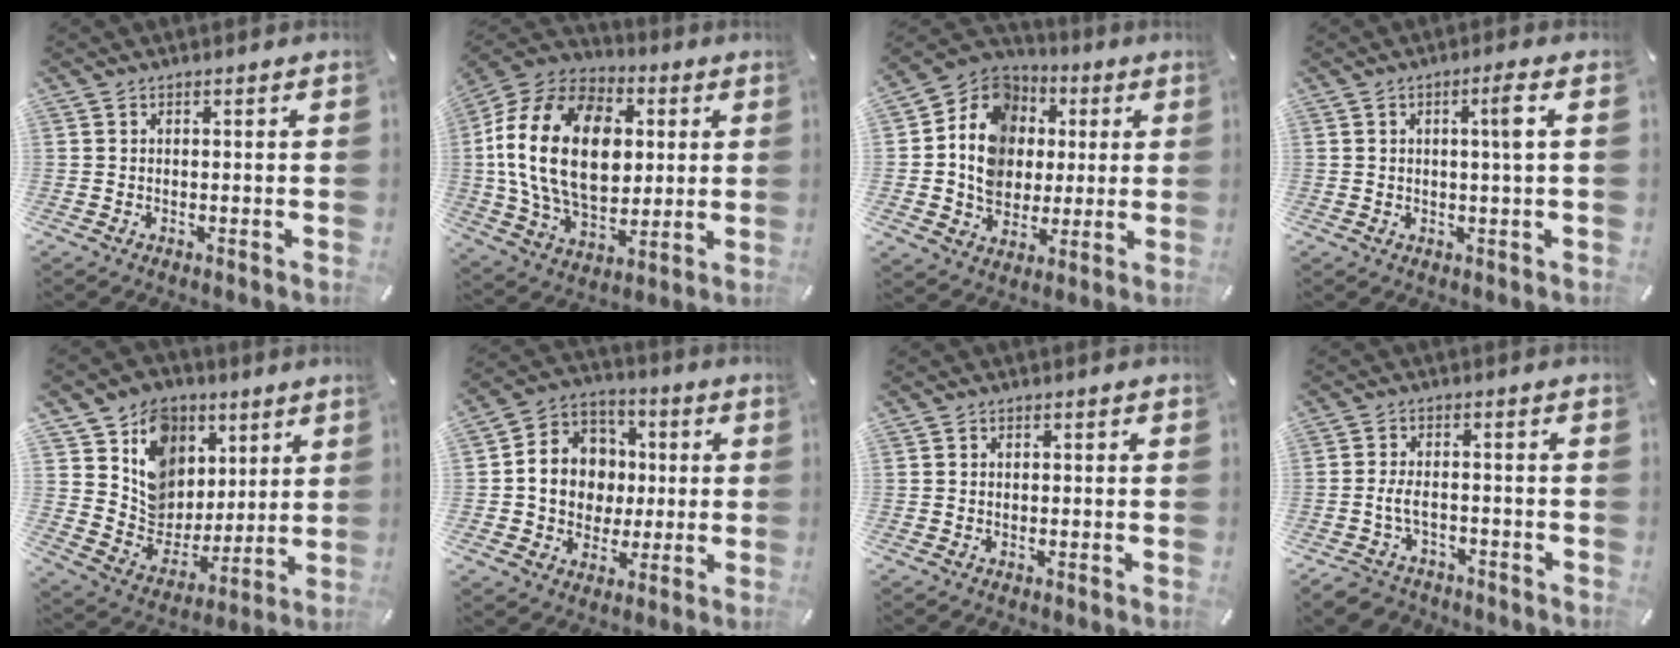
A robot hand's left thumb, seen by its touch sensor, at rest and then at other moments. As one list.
[{"total": 23.6, "force": [2.3, 16.2, 16.9], "torque": [-0.354, 0.009, 0.035]}, {"total": 13.9, "force": [1.4, 12.4, 6.3], "torque": [-0.130, -0.007, 0.030]}, {"total": 4.2, "force": [1.0, 0.1, 4.1], "torque": [-0.072, -0.003, 0.010]}, {"total": 13.2, "force": [4.4, 12.2, 2.4], "torque": [-0.037, -0.040, 0.093]}, {"total": 12.2, "force": [-0.6, 11.3, 4.4], "torque": [-0.086, 0.015, -0.004]}, {"total": 0.8, "force": [-0.2, 0.7, 0.2], "torque": [-0.004, 0.004, -0.006]}, {"total": 5.3, "force": [-2.6, 3.4, 3.2], "torque": [-0.073, 0.013, -0.052]}]